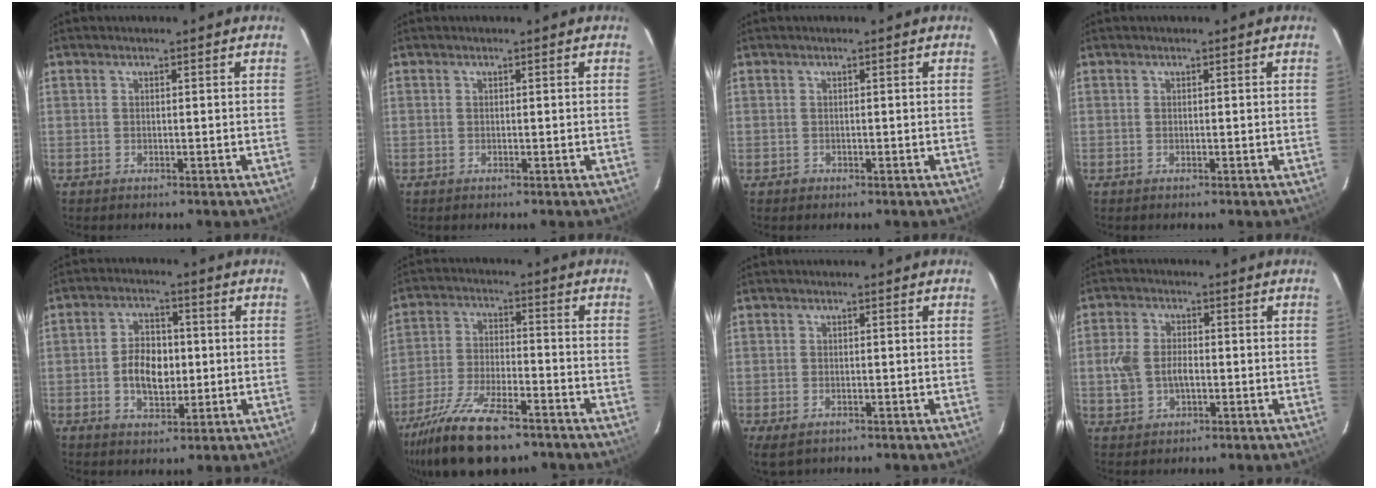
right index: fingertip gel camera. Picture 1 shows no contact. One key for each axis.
{"total": 0.0}
{"total": 1.0, "fx": -0.3, "fy": 0.9, "fz": -0.1, "tx": 0.005, "ty": 0.002, "tz": -0.001}
{"total": 0.0}
{"total": 7.9, "fx": -0.8, "fy": 5.2, "fz": 5.9, "tx": -0.110, "ty": 0.011, "tz": -0.008}
{"total": 16.8, "fx": -12.4, "fy": 5.6, "fz": 9.9, "tx": -0.210, "ty": -0.035, "tz": -0.219}
{"total": 3.4, "fx": -1.7, "fy": 2.2, "fz": 1.9, "tx": -0.036, "ty": -0.013, "tz": -0.027}
{"total": 6.8, "fx": -1.0, "fy": 4.7, "fz": 4.8, "tx": -0.106, "ty": 0.007, "tz": -0.015}